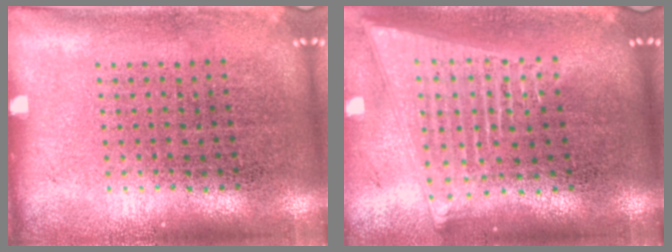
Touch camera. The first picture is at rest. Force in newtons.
{"total": 2.1, "press": 1.8, "slide": 1.1}